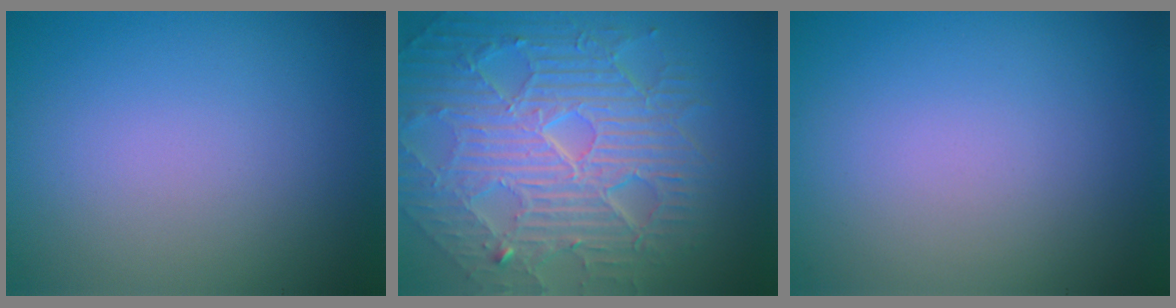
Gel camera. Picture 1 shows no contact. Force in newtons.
{"total": 10.5, "press": 6.8, "slide": 8.0}
{"total": 0.0}